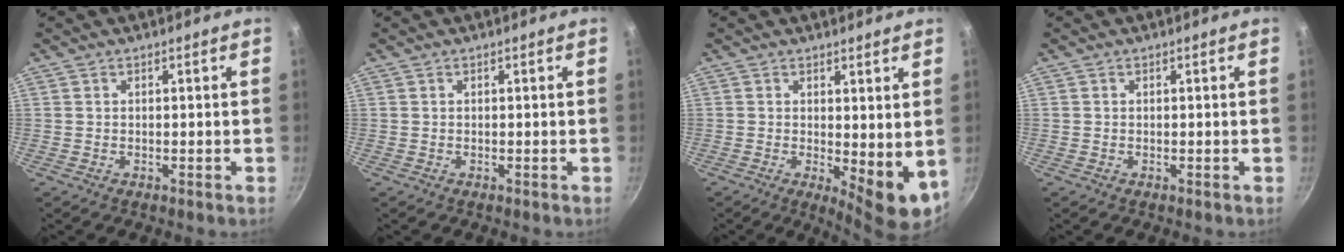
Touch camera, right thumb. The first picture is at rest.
{"total": 0.0}
{"total": 7.5, "force": [0.8, 2.9, 6.9], "torque": [-0.082, -0.017, 0.018]}
{"total": 0.0}